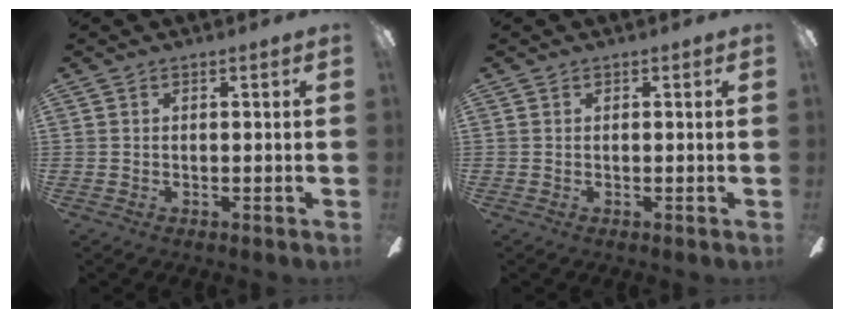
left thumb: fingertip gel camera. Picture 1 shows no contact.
{"total": 0.0}